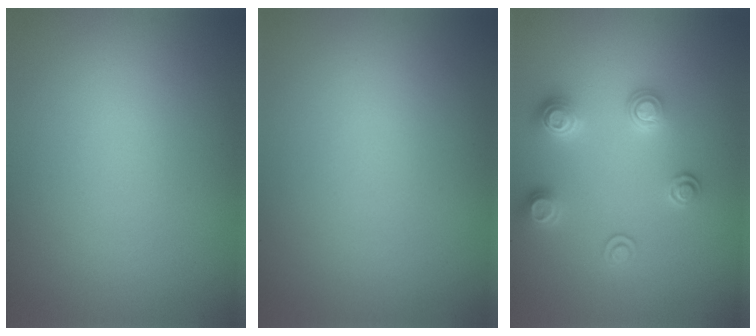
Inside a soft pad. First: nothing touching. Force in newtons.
{"total": 0.0}
{"total": 2.6, "press": 2.6, "slide": 0.4}